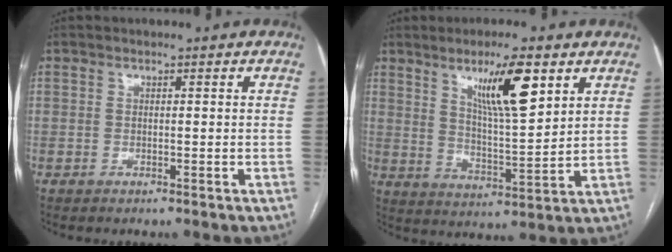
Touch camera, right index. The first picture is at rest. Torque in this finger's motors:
{"motor_torque": [1.11, 1.02, 0.49, 0.07]}